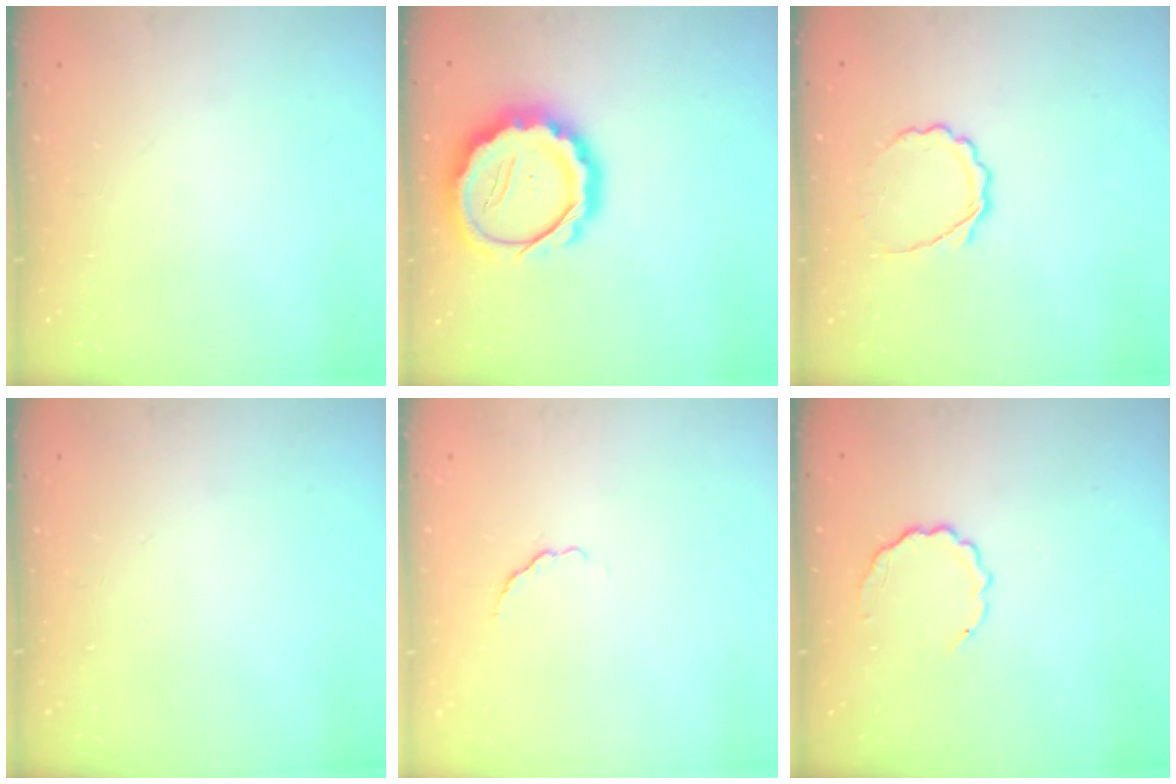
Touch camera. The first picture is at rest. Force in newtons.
{"total": 14.7, "press": 14.4, "slide": 3.0}
{"total": 5.3, "press": 5.2, "slide": 1.3}
{"total": 0.0}
{"total": 1.8, "press": 1.6, "slide": 0.8}
{"total": 5.4, "press": 5.2, "slide": 1.5}